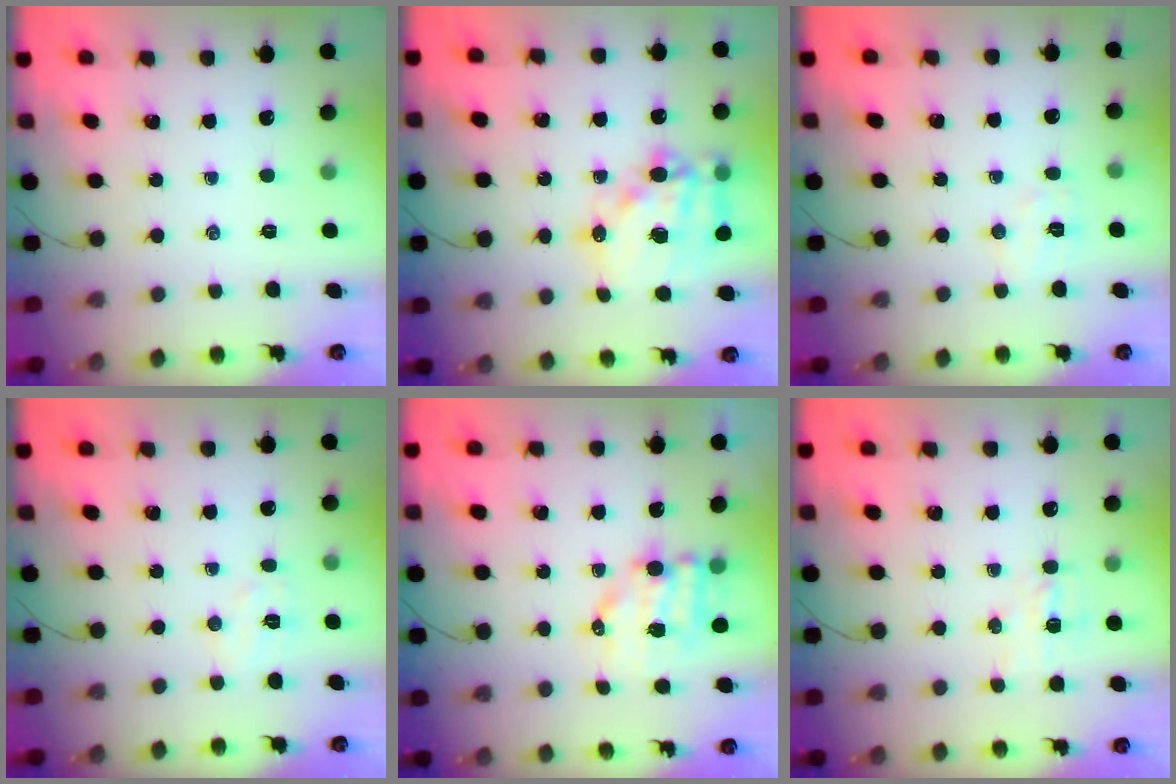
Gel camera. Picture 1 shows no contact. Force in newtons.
{"total": 16.9, "press": 16.5, "slide": 3.5}
{"total": 5.4, "press": 5.3, "slide": 1.2}
{"total": 5.4, "press": 5.3, "slide": 1.2}
{"total": 8.5, "press": 8.4, "slide": 1.2}
{"total": 4.4, "press": 4.3, "slide": 1.1}